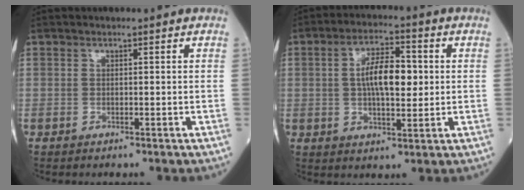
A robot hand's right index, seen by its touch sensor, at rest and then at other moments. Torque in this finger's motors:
{"motor_torque": [0.25, -0.02, 0.17, 0.06]}